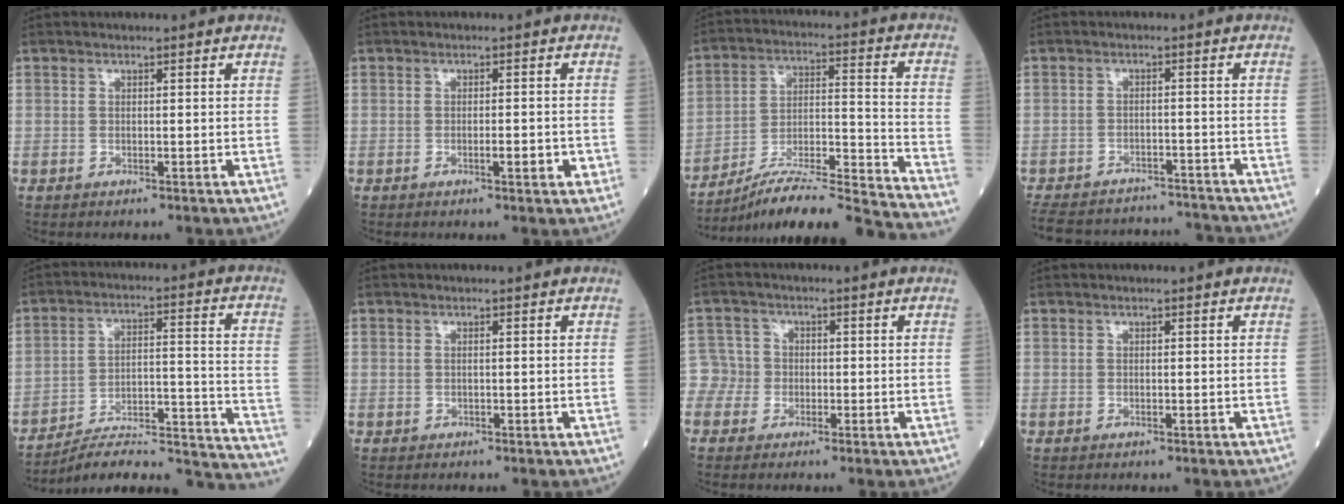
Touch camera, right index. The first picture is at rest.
{"total": 2.8, "force": [-0.8, 0.6, 2.6], "torque": [-0.040, -0.001, -0.011]}
{"total": 22.5, "force": [-20.9, -1.1, 8.4], "torque": [-0.104, 0.000, -0.321]}
{"total": 16.1, "force": [-15.1, 4.2, 3.6], "torque": [-0.086, 0.012, -0.201]}
{"total": 22.7, "force": [-21.7, 0.4, 6.9], "torque": [-0.030, 0.025, -0.303]}
{"total": 0.0}
{"total": 3.9, "force": [-1.1, 3.7, 0.3], "torque": [0.005, 0.015, -0.028]}
{"total": 0.0}